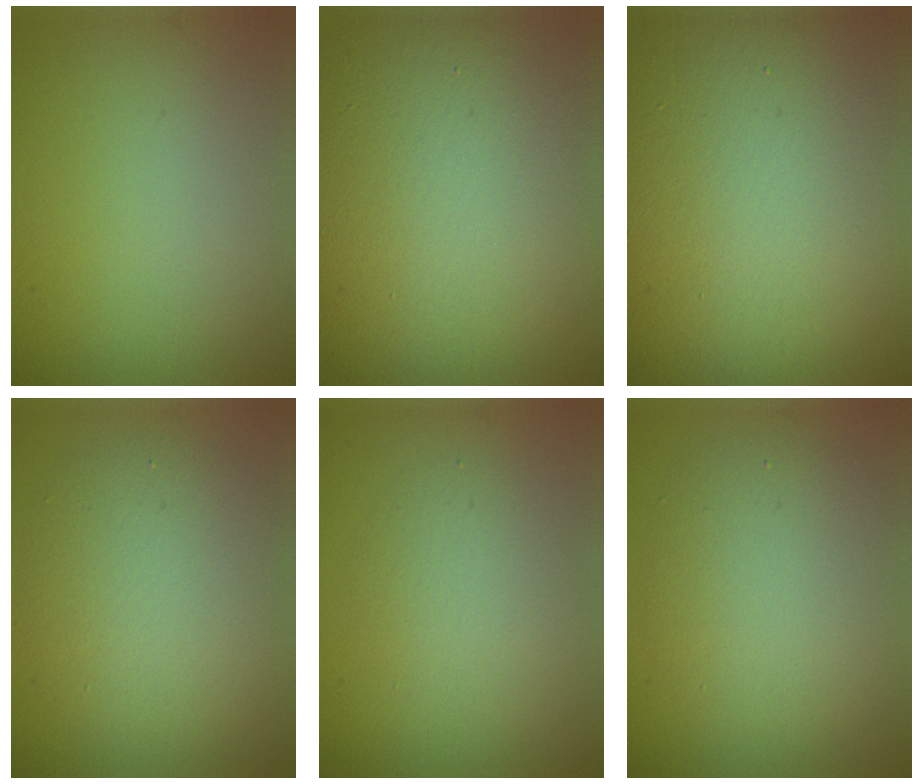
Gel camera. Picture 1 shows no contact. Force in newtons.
{"total": 16.9, "press": 16.8, "slide": 1.6}
{"total": 22.3, "press": 22.2, "slide": 1.1}
{"total": 6.1, "press": 6.1, "slide": 0.4}
{"total": 2.6, "press": 2.6, "slide": 0.2}
{"total": 5.5, "press": 5.5, "slide": 0.6}